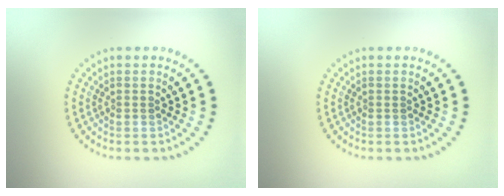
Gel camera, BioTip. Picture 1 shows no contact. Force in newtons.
{"total": 0.0}